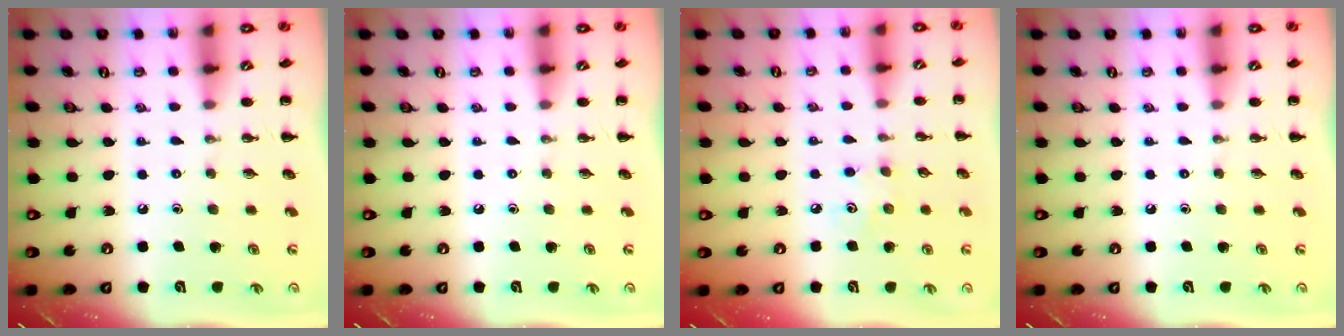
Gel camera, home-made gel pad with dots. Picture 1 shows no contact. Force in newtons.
{"total": 0.0}
{"total": 3.8, "press": 3.7, "slide": 0.9}
{"total": 0.0}